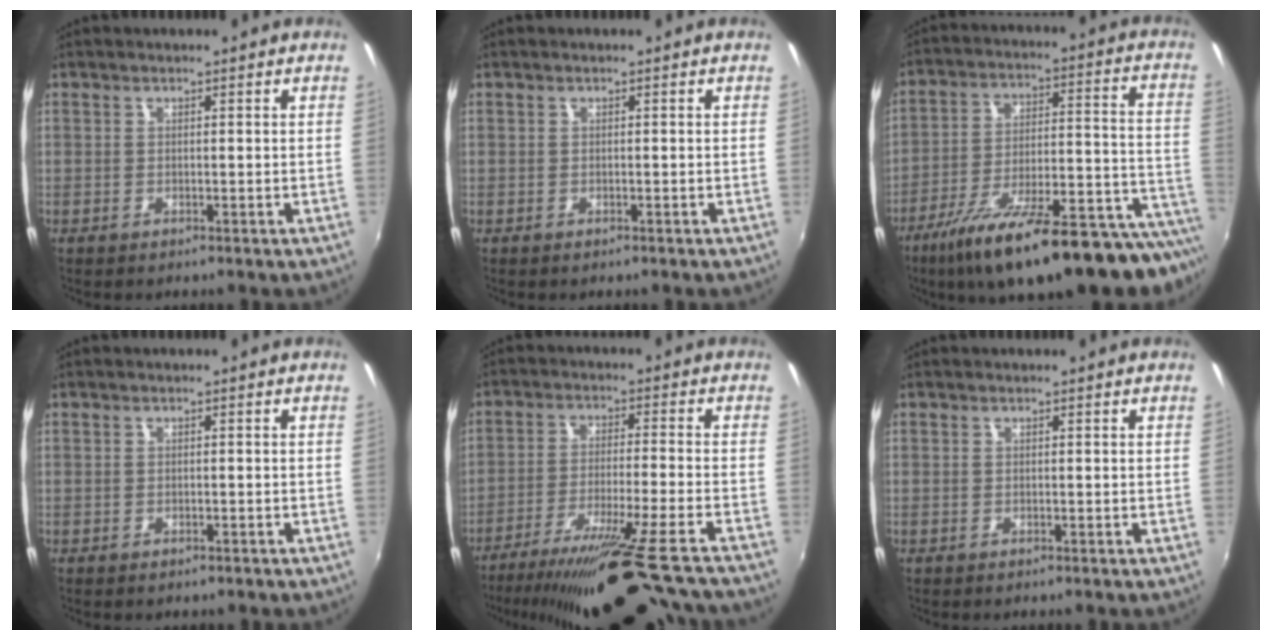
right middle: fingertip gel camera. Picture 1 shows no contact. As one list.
[{"total": 0.0}, {"total": 29.9, "force": [-23.4, 4.9, 18.0], "torque": [-0.236, -0.054, -0.337]}, {"total": 0.8, "force": [-0.5, 0.4, 0.5], "torque": [-0.011, -0.003, -0.005]}, {"total": 18.7, "force": [-16.2, -1.4, 9.1], "torque": [-0.167, -0.055, -0.254]}, {"total": 0.0}]